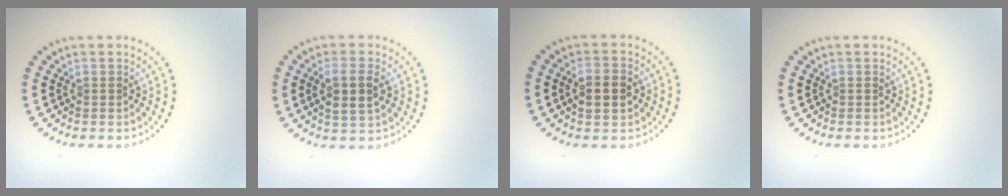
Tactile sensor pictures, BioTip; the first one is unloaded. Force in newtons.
{"total": 3.0, "press": 2.8, "slide": 0.9}
{"total": 2.8, "press": 2.8, "slide": 0.2}
{"total": 0.0}